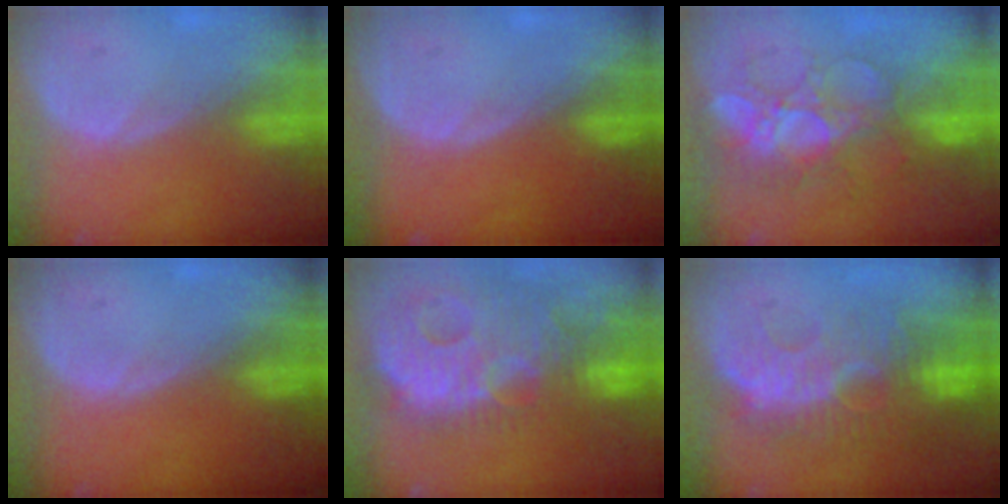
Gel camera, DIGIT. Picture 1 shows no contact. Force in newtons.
{"total": 0.0}
{"total": 9.2, "press": 8.5, "slide": 3.5}
{"total": 0.0}
{"total": 14.4, "press": 12.4, "slide": 7.3}
{"total": 10.7, "press": 9.7, "slide": 4.6}